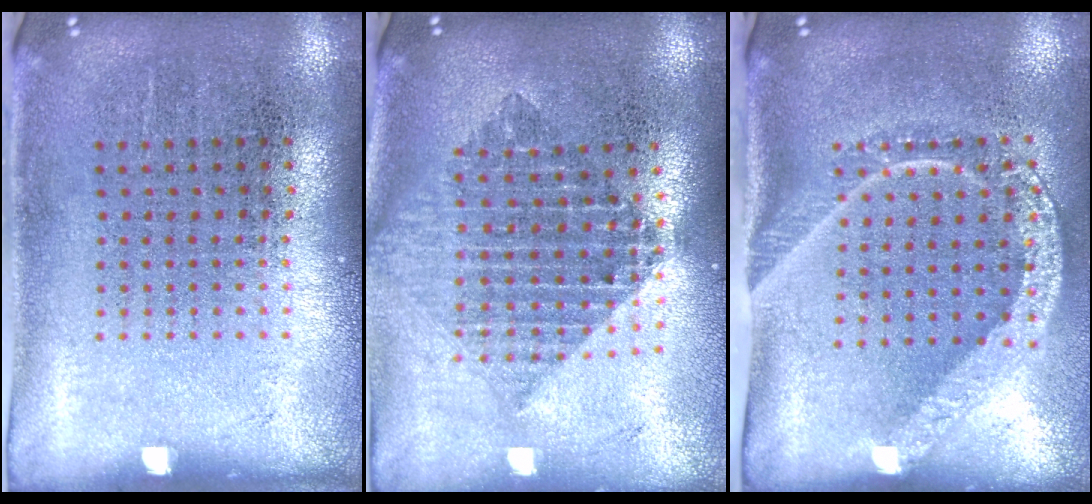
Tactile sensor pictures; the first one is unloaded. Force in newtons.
{"total": 2.1, "press": 1.6, "slide": 1.3}
{"total": 2.0, "press": 1.5, "slide": 1.3}